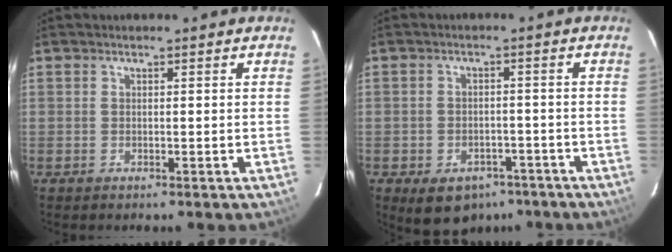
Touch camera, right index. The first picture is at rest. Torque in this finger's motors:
{"motor_torque": [0.78, -0.77, 0.22, 0.01]}